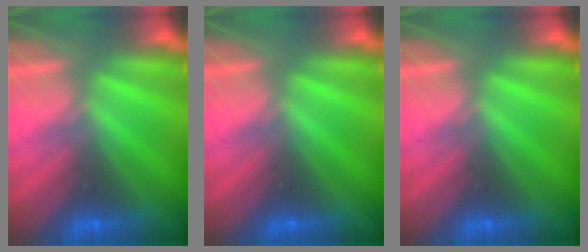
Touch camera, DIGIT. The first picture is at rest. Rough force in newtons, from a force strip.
{"total": 0.0}
{"total": 0.0}